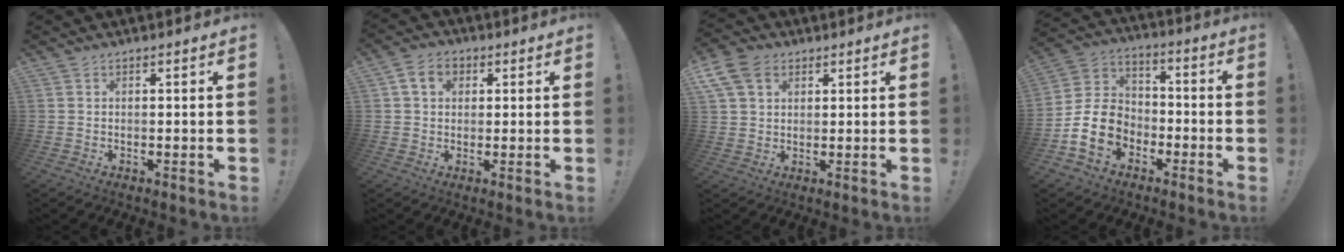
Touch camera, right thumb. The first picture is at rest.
{"total": 6.7, "force": [2.3, 5.0, 3.9], "torque": [-0.062, 0.007, 0.045]}
{"total": 9.7, "force": [4.4, 6.6, 5.6], "torque": [-0.109, -0.003, 0.090]}
{"total": 14.6, "force": [-5.4, 10.9, 8.0], "torque": [-0.150, 0.030, -0.093]}